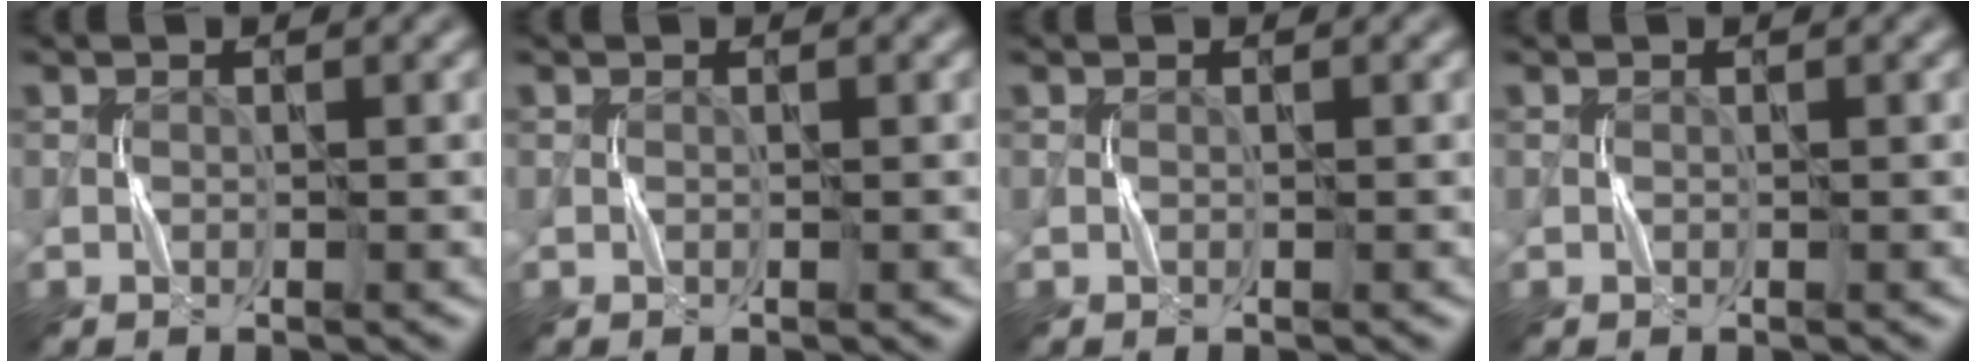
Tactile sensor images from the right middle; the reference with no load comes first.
{"total": 0.0}
{"total": 0.0}
{"total": 0.0}